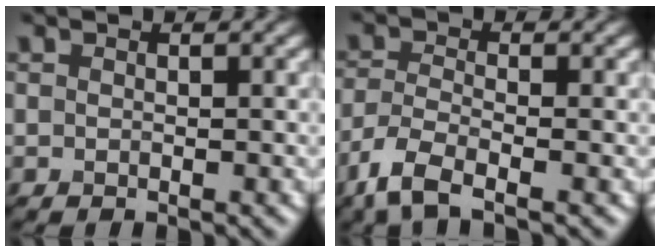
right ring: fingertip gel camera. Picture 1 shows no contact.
{"total": 4.2, "force": [-2.8, 1.4, 2.8], "torque": [-0.070, -0.012, -0.070]}